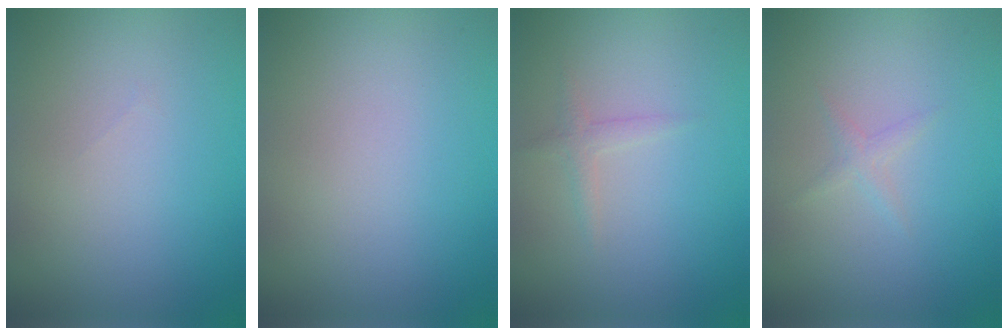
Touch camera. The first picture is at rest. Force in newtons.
{"total": 0.0}
{"total": 1.1, "press": 1.1, "slide": 0.0}
{"total": 0.9, "press": 0.8, "slide": 0.1}